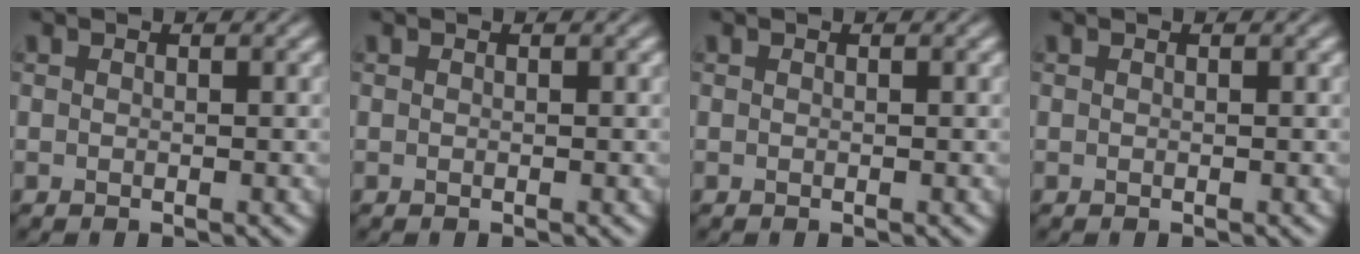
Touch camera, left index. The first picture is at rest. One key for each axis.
{"total": 0.0}
{"total": 0.0}
{"total": 0.0}